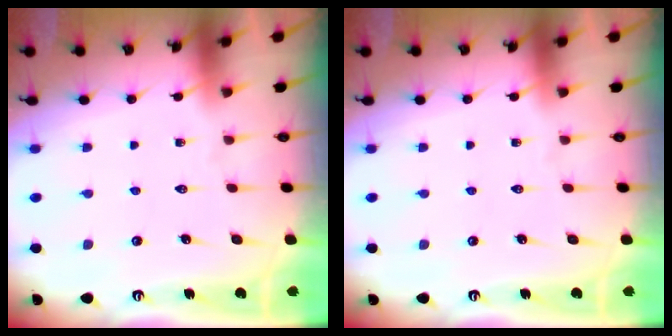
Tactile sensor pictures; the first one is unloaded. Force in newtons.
{"total": 0.0}